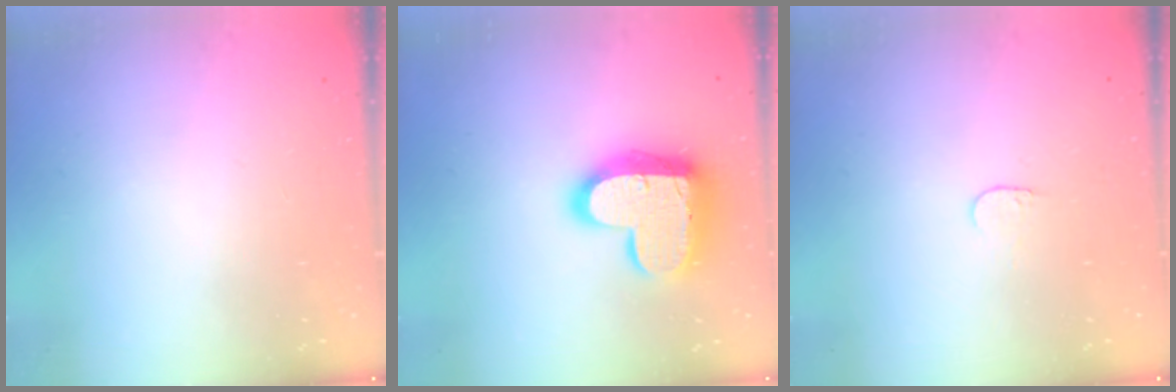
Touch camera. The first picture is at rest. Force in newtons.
{"total": 18.5, "press": 18.5, "slide": 1.4}
{"total": 3.6, "press": 3.6, "slide": 0.3}